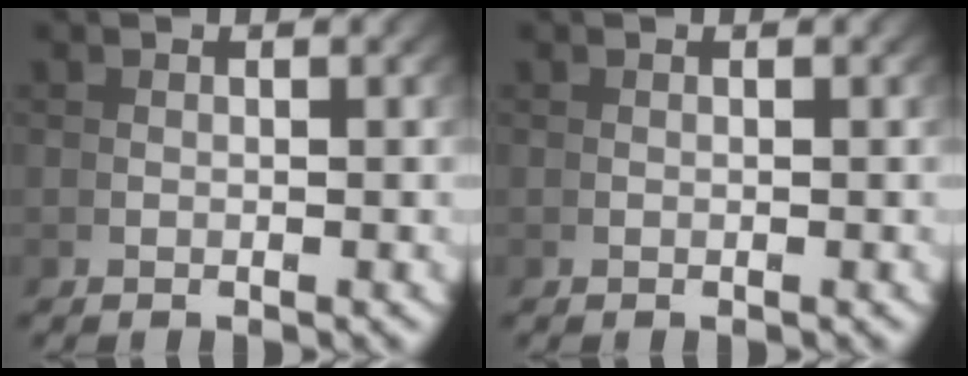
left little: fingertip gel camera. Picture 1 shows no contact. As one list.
[{"total": 0.0}]